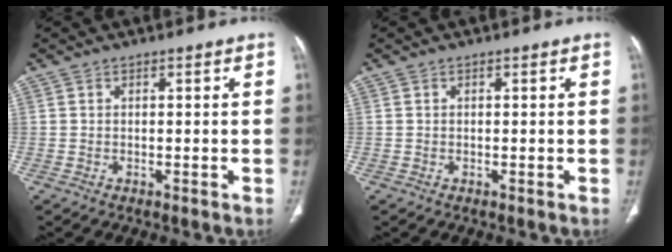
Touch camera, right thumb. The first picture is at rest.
{"total": 0.0}